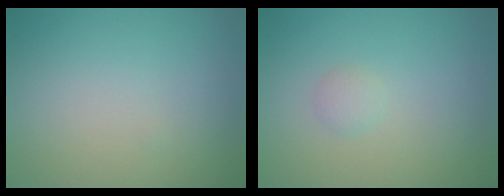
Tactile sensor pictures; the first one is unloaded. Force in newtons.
{"total": 0.9, "press": 0.9, "slide": 0.0}